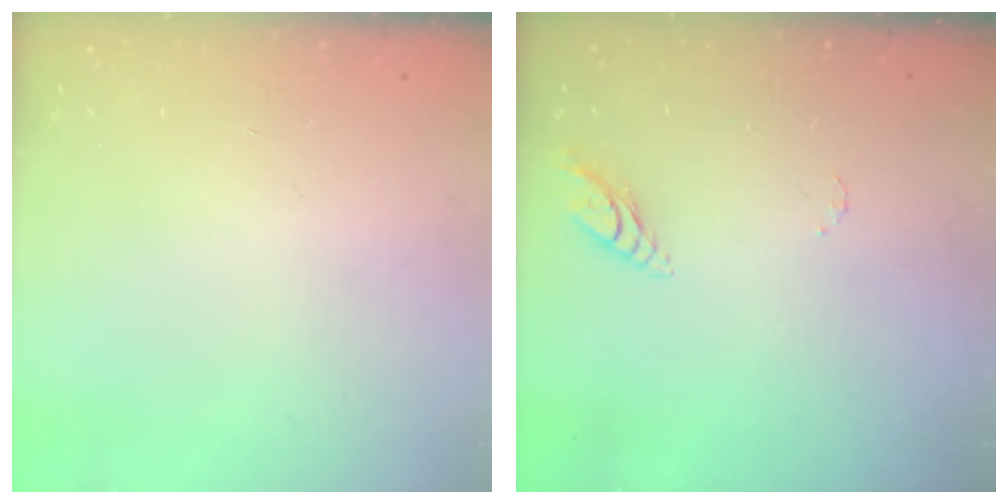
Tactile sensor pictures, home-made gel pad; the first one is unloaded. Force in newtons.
{"total": 6.5, "press": 6.5, "slide": 0.6}